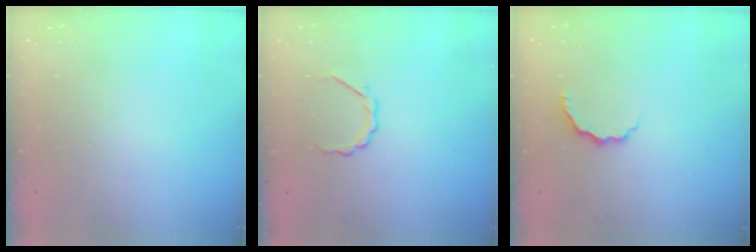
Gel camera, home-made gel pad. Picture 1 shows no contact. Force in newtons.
{"total": 3.5, "press": 3.3, "slide": 1.3}
{"total": 5.2, "press": 5.1, "slide": 1.0}